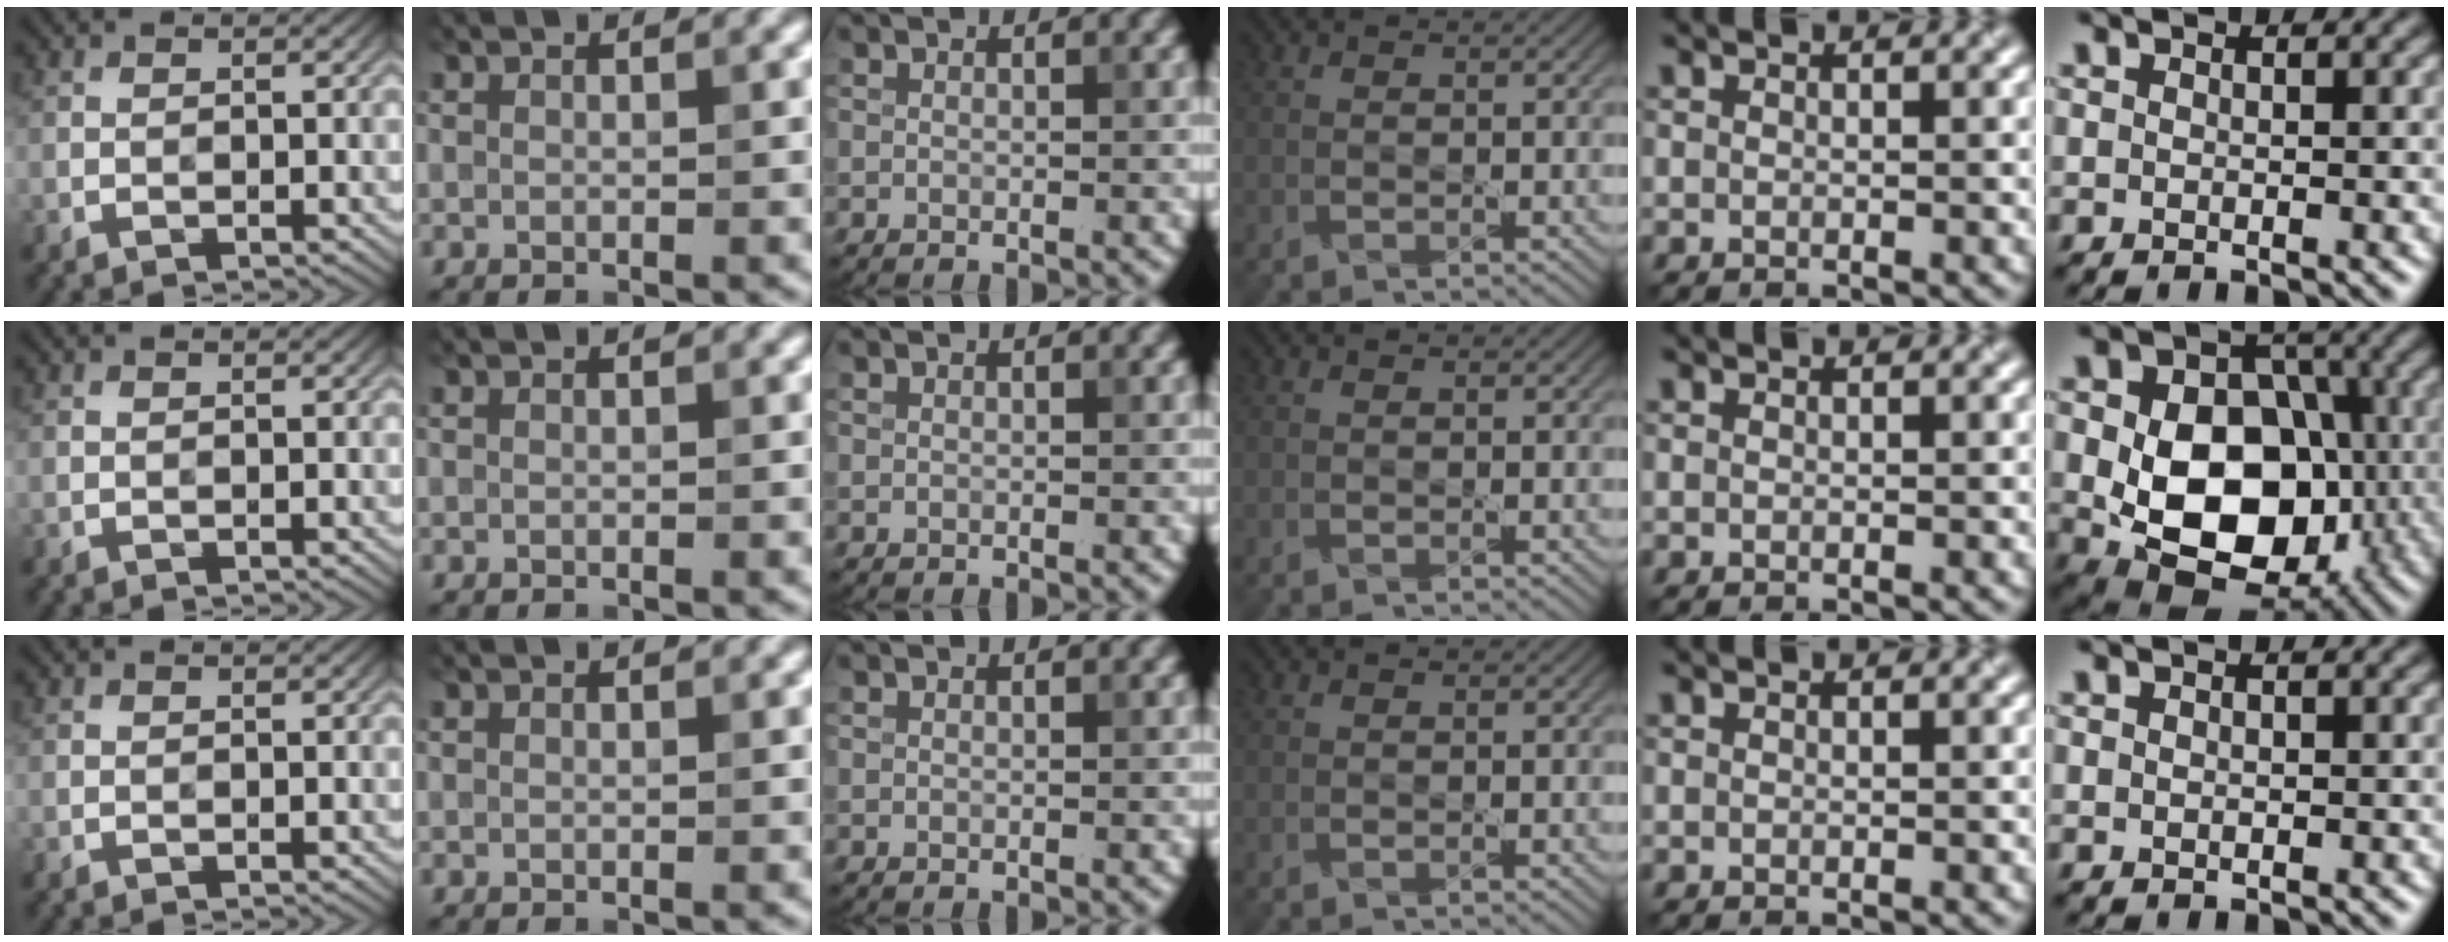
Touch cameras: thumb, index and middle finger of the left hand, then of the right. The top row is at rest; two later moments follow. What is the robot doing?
{"motion": "pour", "object": "pitcher"}